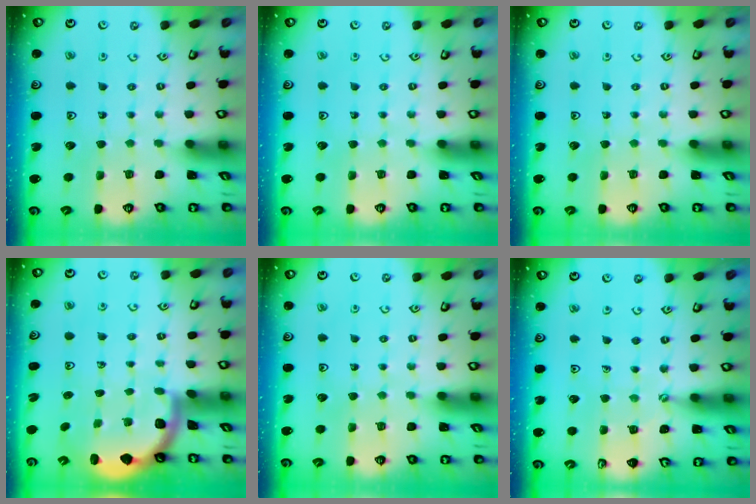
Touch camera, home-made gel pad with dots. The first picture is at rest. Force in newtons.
{"total": 0.0}
{"total": 0.0}
{"total": 1.8, "press": 1.8, "slide": 0.1}
{"total": 0.0}
{"total": 2.7, "press": 2.7, "slide": 0.4}